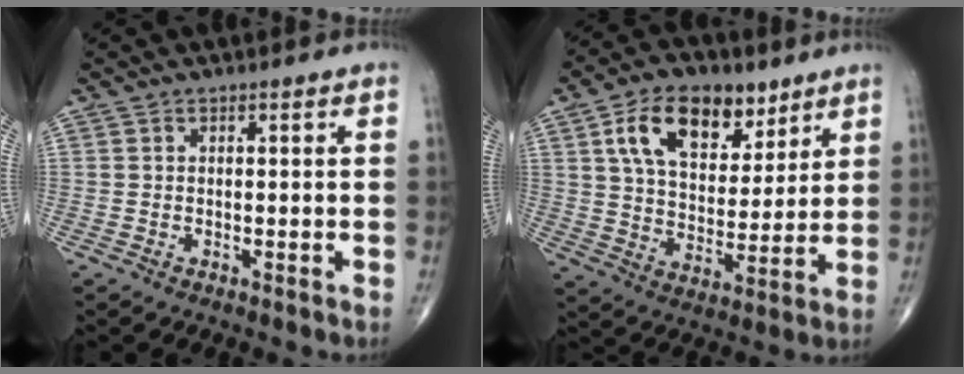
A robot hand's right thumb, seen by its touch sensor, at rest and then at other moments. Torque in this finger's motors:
{"motor_torque": [0.05, 0.42, 0.26, -0.05, 0.23]}